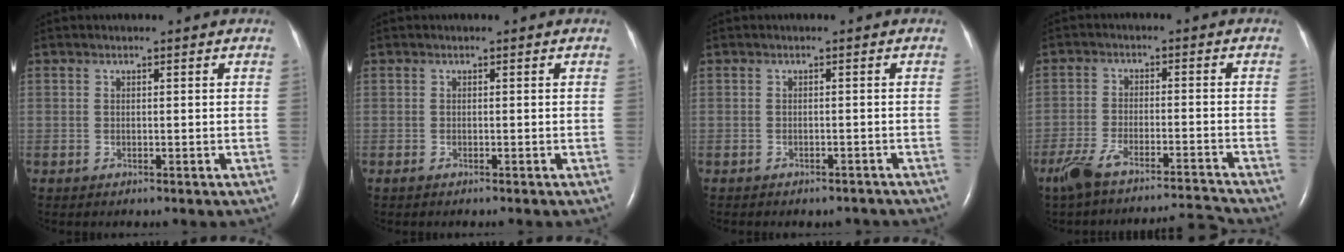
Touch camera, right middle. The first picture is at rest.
{"total": 1.0, "force": [-0.9, 0.1, 0.5], "torque": [-0.013, -0.002, -0.012]}
{"total": 3.7, "force": [-3.3, 1.3, 0.9], "torque": [-0.008, 0.000, -0.038]}
{"total": 9.4, "force": [-8.8, -0.4, 3.2], "torque": [-0.063, 0.009, -0.153]}